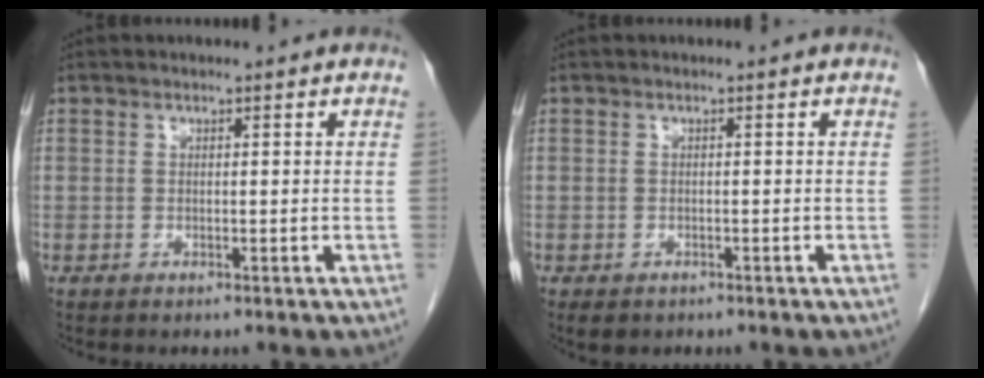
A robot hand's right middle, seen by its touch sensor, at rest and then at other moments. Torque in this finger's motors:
{"motor_torque": [0.02, -0.22, 0.00, 0.00]}